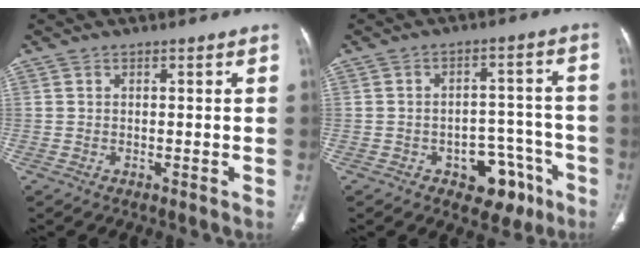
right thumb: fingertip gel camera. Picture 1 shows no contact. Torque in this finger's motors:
{"motor_torque": [2.52, 2.49, 0.73, -0.78, 0.02]}